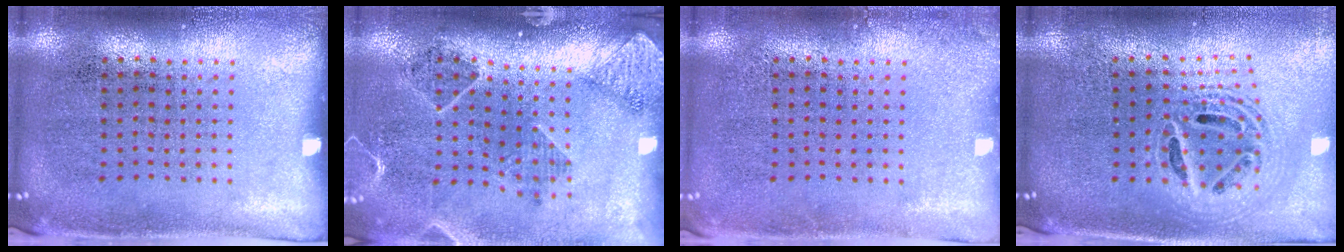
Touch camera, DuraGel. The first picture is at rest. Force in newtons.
{"total": 1.5, "press": 1.5, "slide": 0.2}
{"total": 0.9, "press": 0.9, "slide": 0.1}
{"total": 2.1, "press": 1.7, "slide": 1.2}